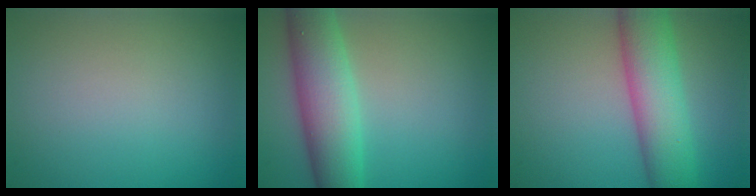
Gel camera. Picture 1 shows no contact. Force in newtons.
{"total": 7.3, "press": 7.3, "slide": 0.3}
{"total": 7.7, "press": 7.7, "slide": 0.3}